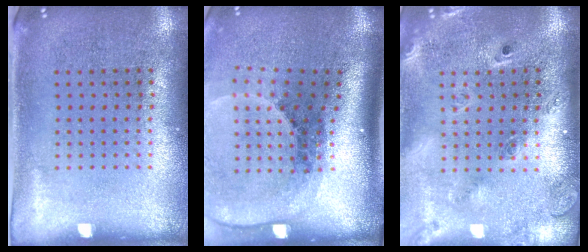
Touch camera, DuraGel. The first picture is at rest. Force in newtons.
{"total": 2.8, "press": 1.9, "slide": 2.0}
{"total": 2.5, "press": 1.8, "slide": 1.7}